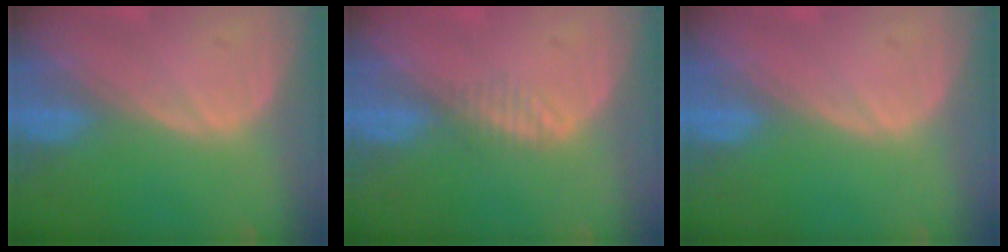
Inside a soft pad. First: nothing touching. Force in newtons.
{"total": 1.7, "press": 1.4, "slide": 1.0}
{"total": 0.0}